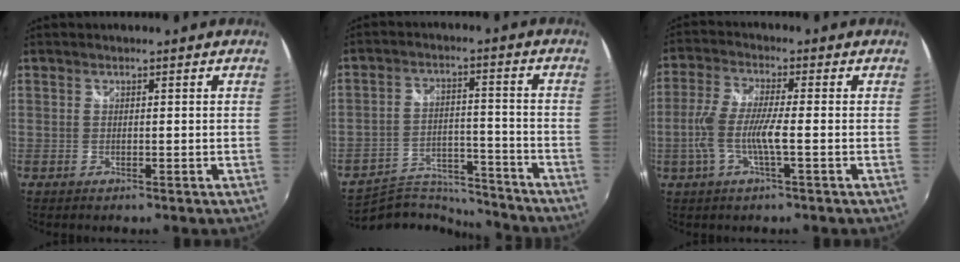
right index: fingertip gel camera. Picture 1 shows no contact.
{"total": 12.1, "force": [-11.7, 2.8, 1.4], "torque": [-0.040, 0.020, -0.184]}
{"total": 8.0, "force": [-1.9, 1.0, 7.7], "torque": [-0.166, -0.003, -0.038]}